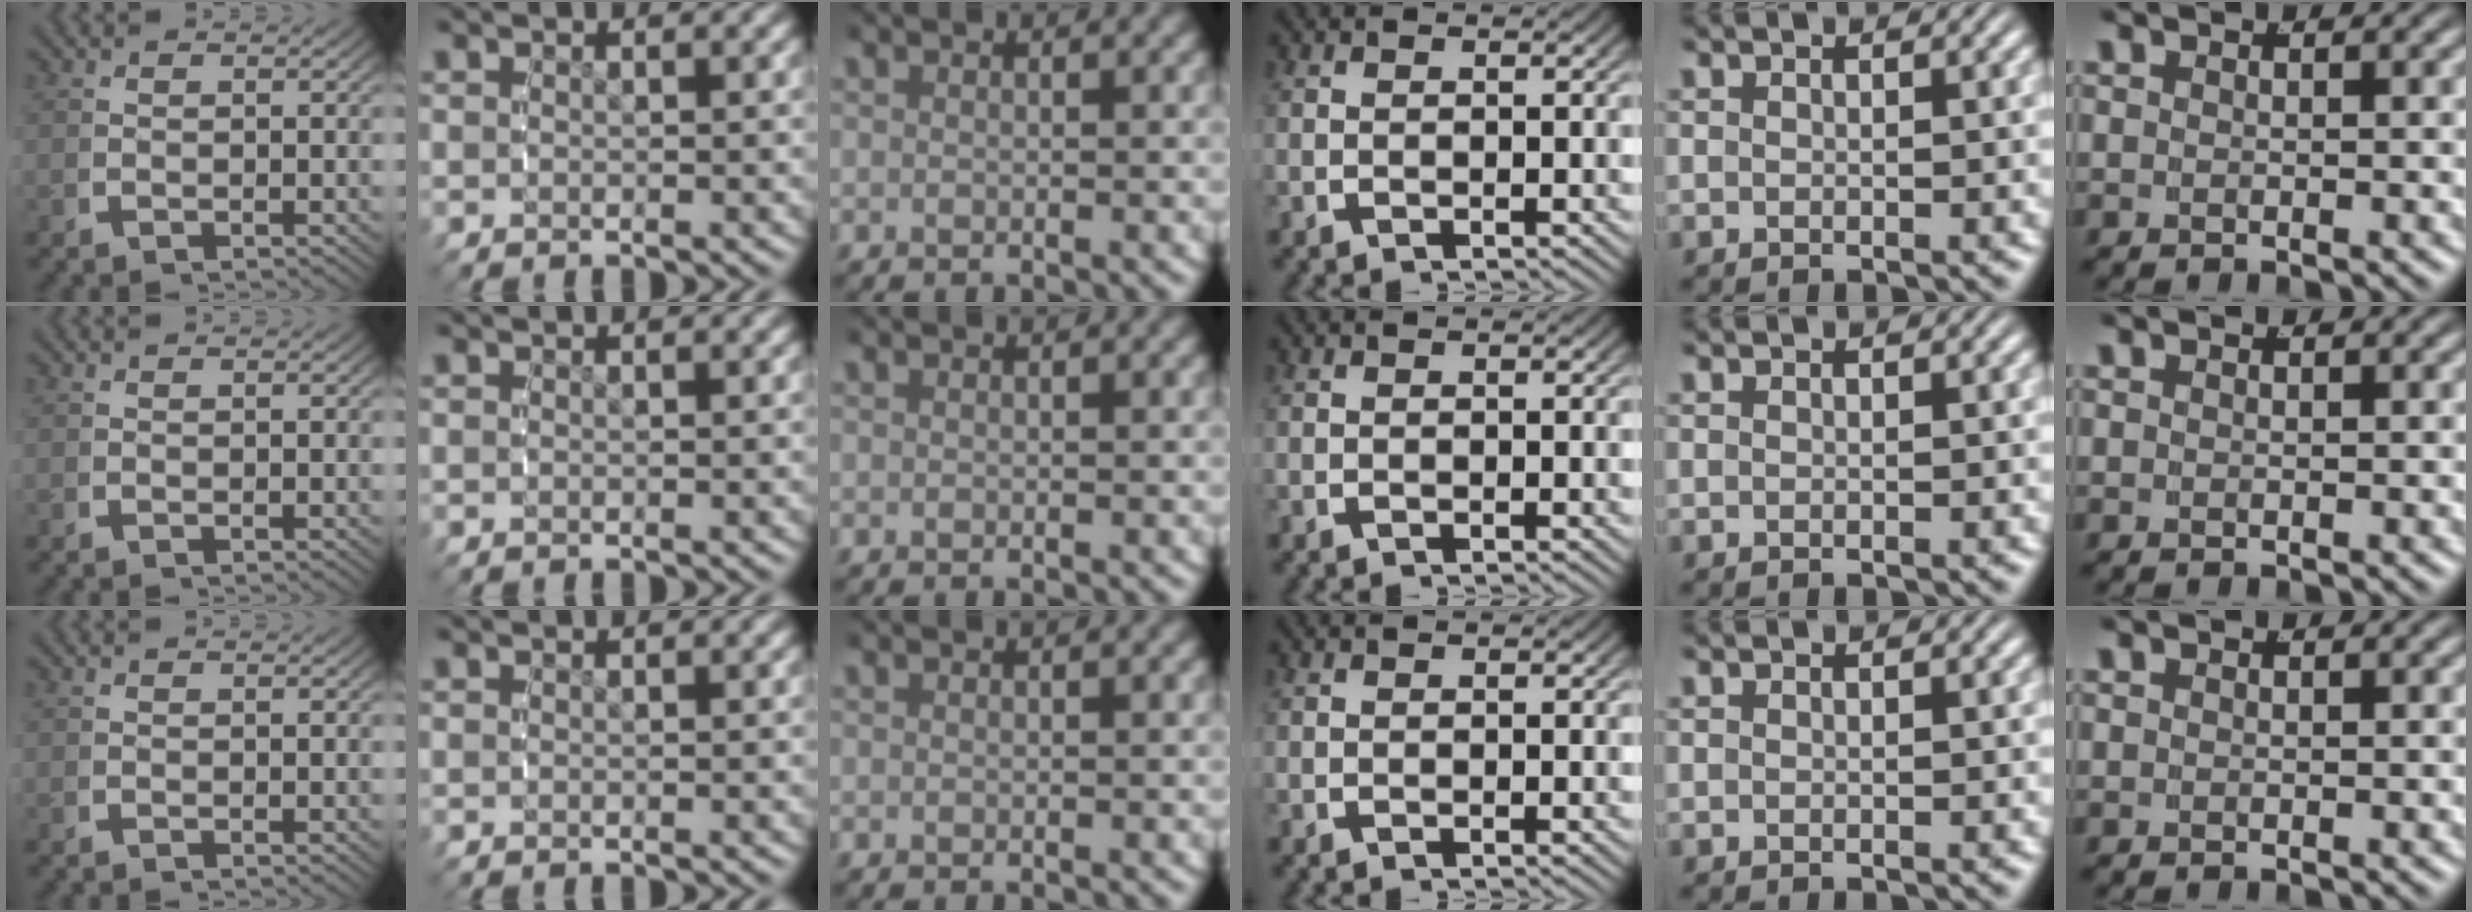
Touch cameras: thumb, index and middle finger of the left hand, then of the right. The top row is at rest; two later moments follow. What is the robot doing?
{"motion": "reach", "object": "air blower"}